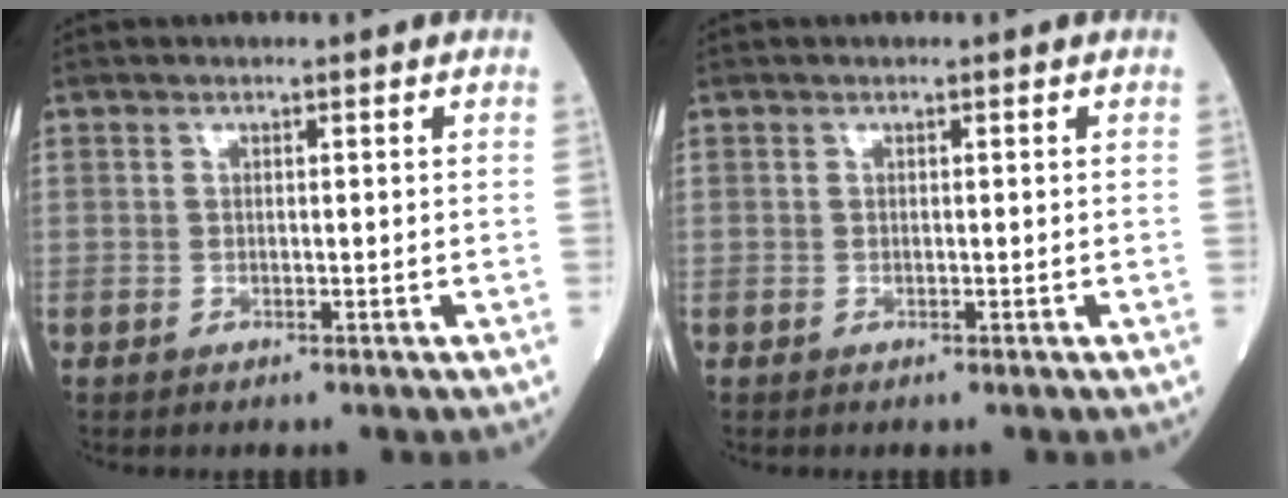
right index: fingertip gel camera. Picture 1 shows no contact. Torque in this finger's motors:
{"motor_torque": [0.02, 0.01, 0.00, 0.00]}